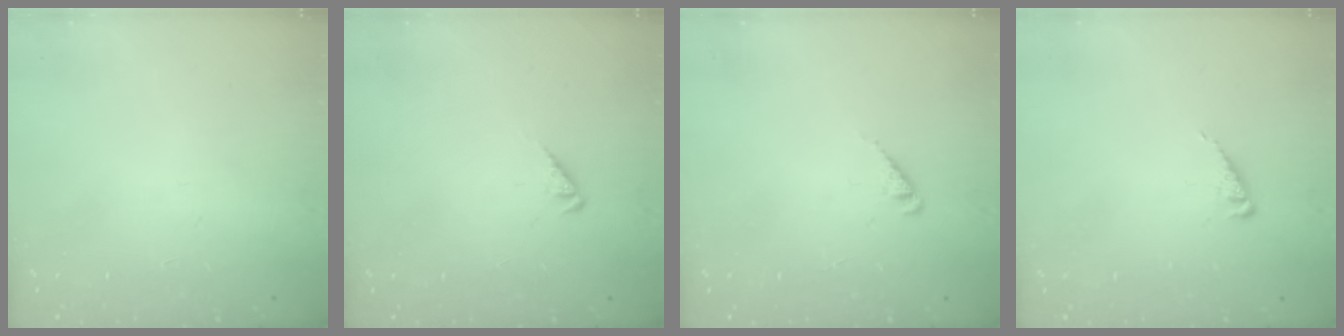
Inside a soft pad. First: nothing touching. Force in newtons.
{"total": 2.1, "press": 2.0, "slide": 0.5}
{"total": 1.8, "press": 1.8, "slide": 0.3}
{"total": 2.9, "press": 2.9, "slide": 0.4}